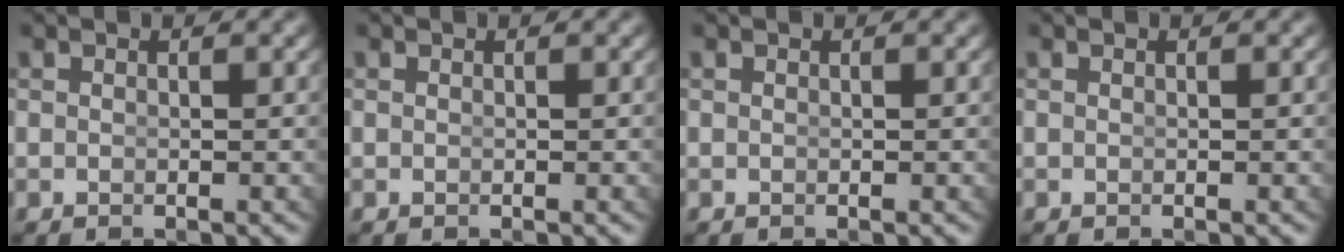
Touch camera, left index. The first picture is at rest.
{"total": 0.0}
{"total": 0.0}
{"total": 0.0}